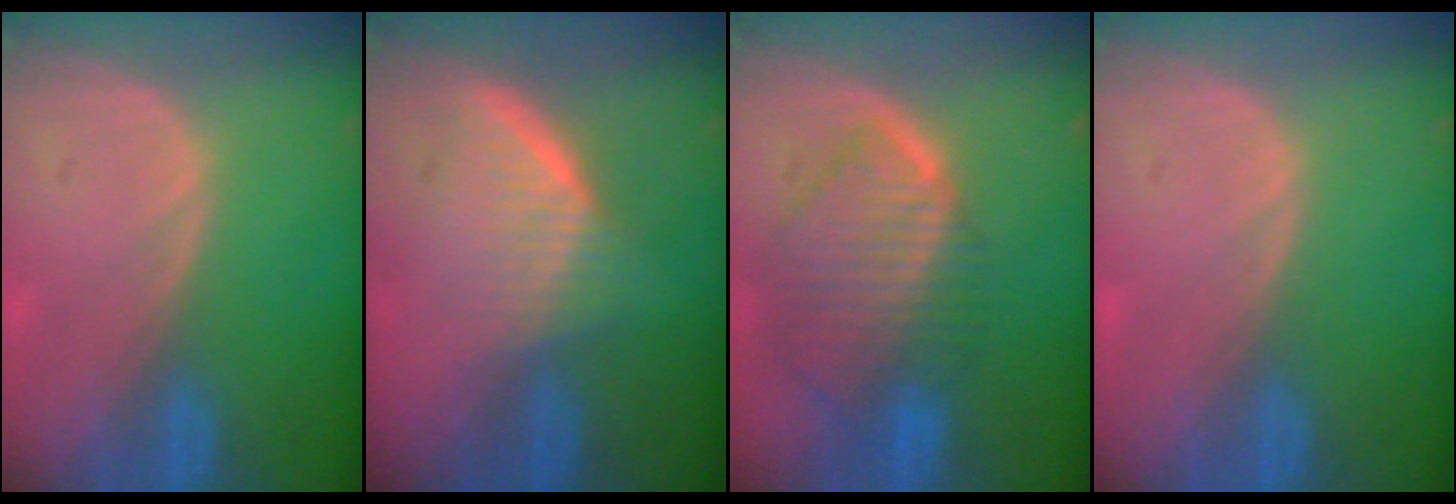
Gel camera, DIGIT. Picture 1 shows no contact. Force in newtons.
{"total": 6.0, "press": 5.7, "slide": 2.1}
{"total": 10.1, "press": 8.6, "slide": 5.2}
{"total": 0.0}